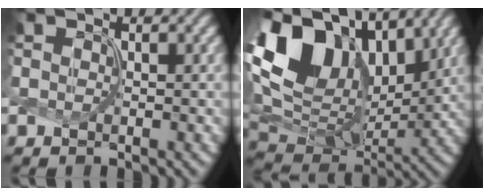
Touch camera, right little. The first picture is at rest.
{"total": 16.6, "force": [6.5, 10.9, 10.6], "torque": [-0.231, 0.025, 0.127]}